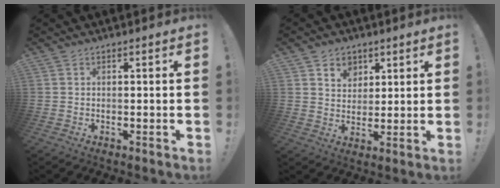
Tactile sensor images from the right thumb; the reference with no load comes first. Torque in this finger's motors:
{"motor_torque": [0.00, 0.00, 0.02, 0.08, 0.00]}